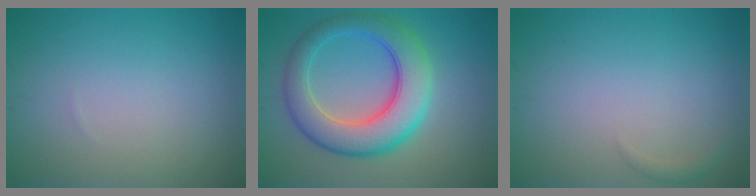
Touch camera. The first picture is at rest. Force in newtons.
{"total": 8.1, "press": 8.1, "slide": 0.2}
{"total": 0.7, "press": 0.7, "slide": 0.1}